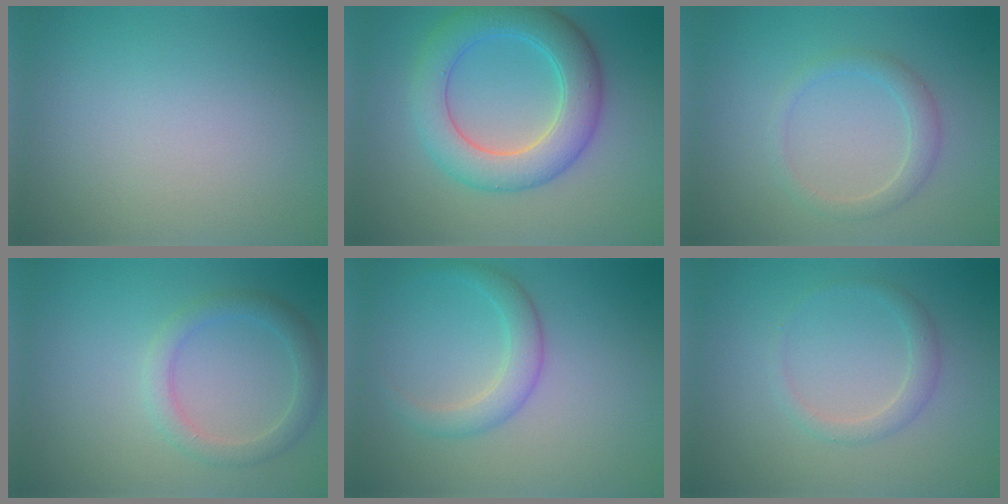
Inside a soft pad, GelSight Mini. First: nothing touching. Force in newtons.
{"total": 6.7, "press": 6.7, "slide": 0.2}
{"total": 2.0, "press": 2.0, "slide": 0.1}
{"total": 2.5, "press": 2.5, "slide": 0.1}
{"total": 2.6, "press": 2.6, "slide": 0.1}
{"total": 1.6, "press": 1.6, "slide": 0.1}